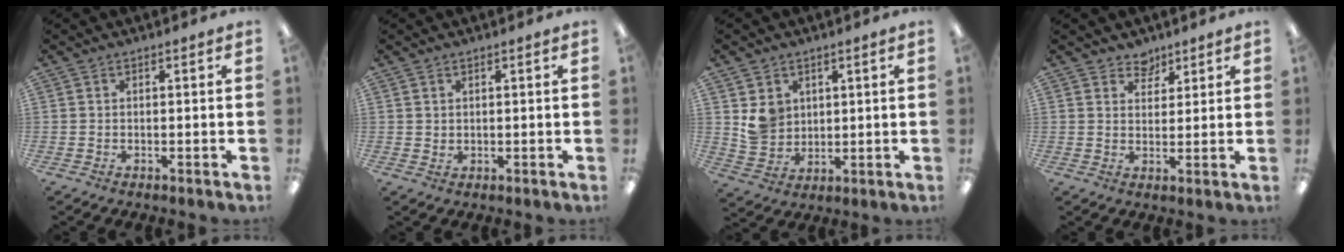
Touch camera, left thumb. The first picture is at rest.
{"total": 1.4, "force": [1.1, 0.9, 0.1], "torque": [-0.004, 0.000, 0.021]}
{"total": 6.8, "force": [3.1, 5.9, 1.6], "torque": [-0.029, -0.006, 0.062]}
{"total": 4.3, "force": [3.6, 2.4, 0.2], "torque": [-0.002, -0.020, 0.065]}